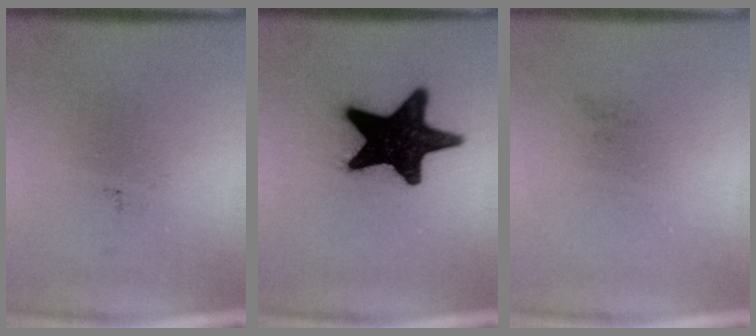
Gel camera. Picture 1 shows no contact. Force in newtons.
{"total": 18.0}
{"total": 0.0}